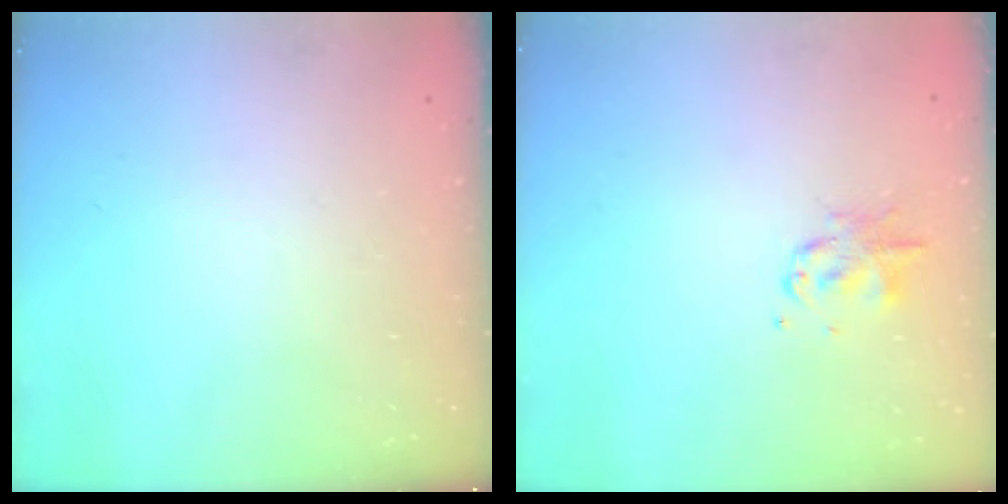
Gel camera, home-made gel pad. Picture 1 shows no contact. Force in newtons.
{"total": 2.9, "press": 2.8, "slide": 0.4}